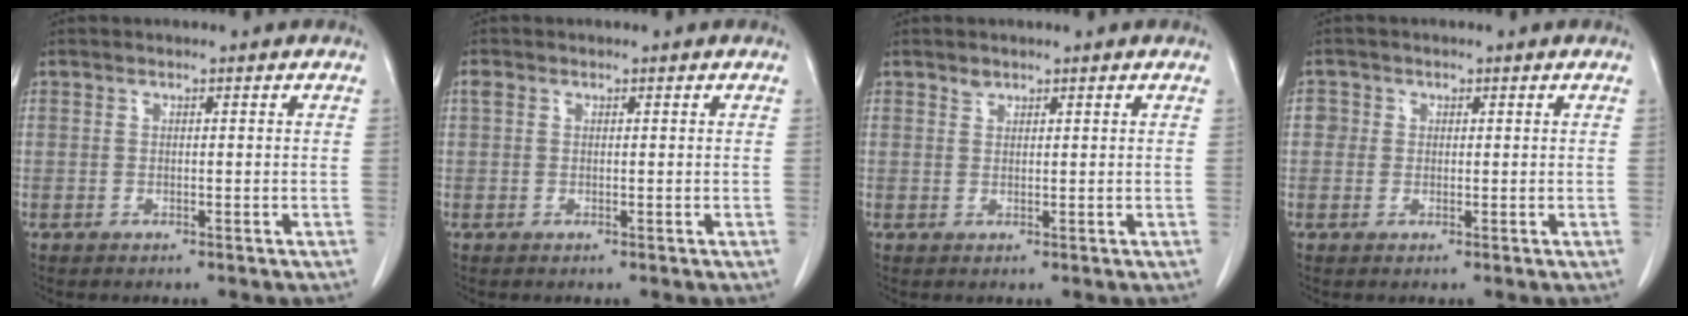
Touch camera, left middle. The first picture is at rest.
{"total": 0.9, "force": [0.4, 0.6, 0.4], "torque": [-0.017, 0.013, 0.009]}
{"total": 0.9, "force": [0.8, 0.4, 0.1], "torque": [0.001, -0.004, 0.011]}
{"total": 1.8, "force": [0.3, 1.7, 0.3], "torque": [0.004, 0.004, 0.000]}